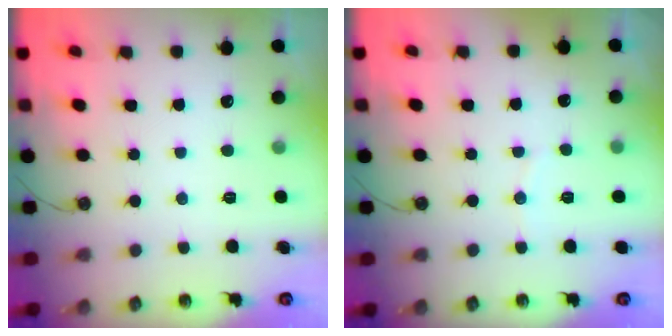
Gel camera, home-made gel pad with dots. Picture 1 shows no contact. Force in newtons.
{"total": 3.0, "press": 2.9, "slide": 0.7}